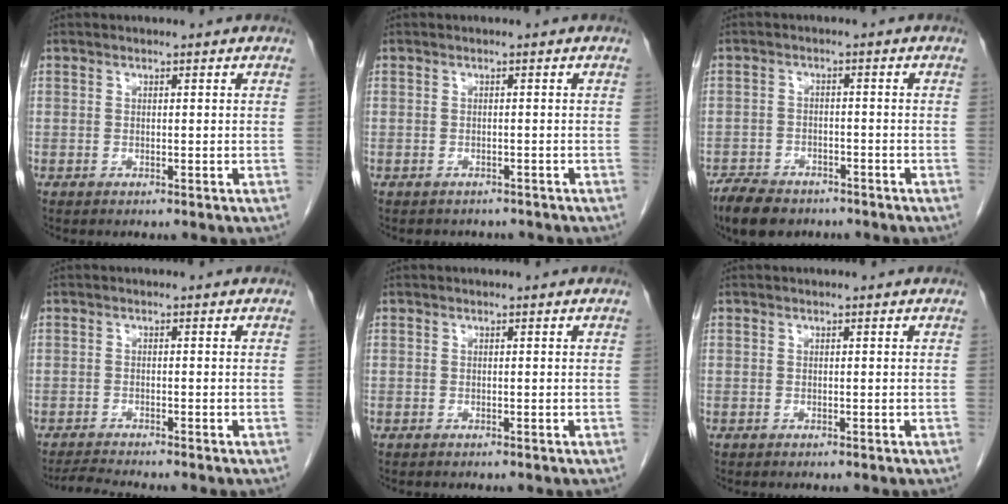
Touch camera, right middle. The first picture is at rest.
{"total": 3.2, "force": [-2.8, 1.5, 0.4], "torque": [-0.011, 0.001, -0.034]}
{"total": 7.3, "force": [-5.8, 3.3, 2.9], "torque": [-0.053, -0.005, -0.093]}
{"total": 2.6, "force": [-2.4, -1.0, 0.3], "torque": [-0.018, -0.018, -0.046]}
{"total": 0.0}
{"total": 0.0}